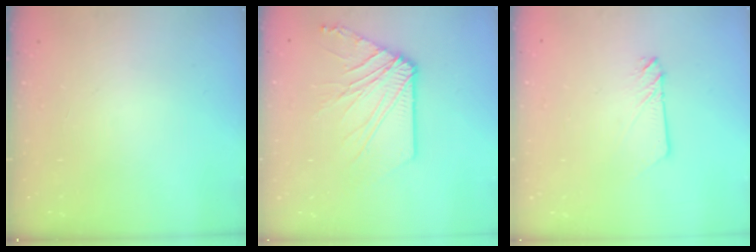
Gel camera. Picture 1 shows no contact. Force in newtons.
{"total": 11.5, "press": 11.5, "slide": 0.8}
{"total": 2.3, "press": 2.3, "slide": 0.3}